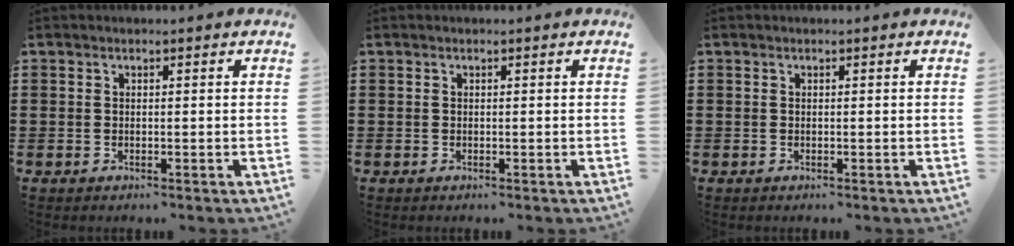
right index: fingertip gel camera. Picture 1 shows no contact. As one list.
[{"total": 0.0}, {"total": 0.0}]